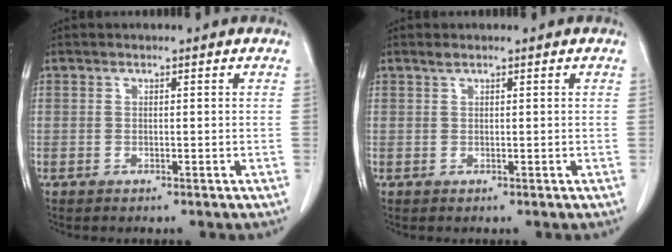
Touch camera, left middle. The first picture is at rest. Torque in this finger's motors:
{"motor_torque": [0.26, -0.17, -0.04, 0.01]}